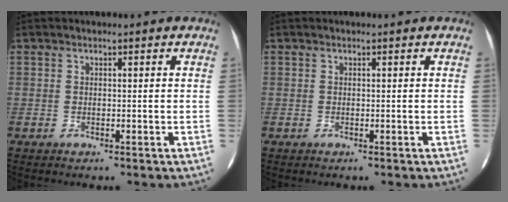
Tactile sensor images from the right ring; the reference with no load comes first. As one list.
[{"total": 0.0}]